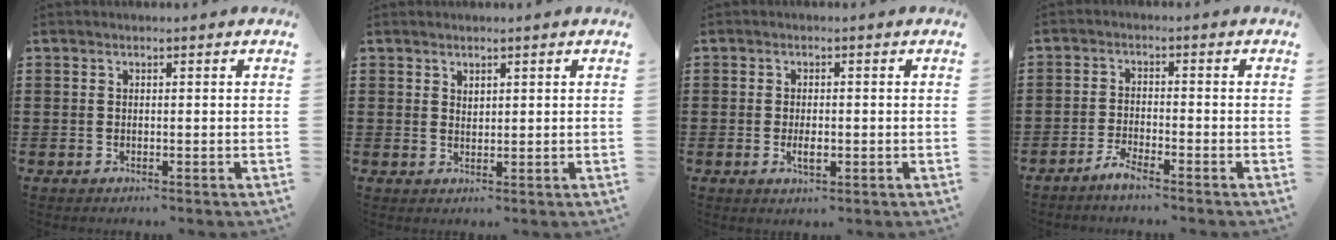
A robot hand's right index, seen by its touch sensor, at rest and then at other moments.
{"total": 1.3, "force": [1.2, 0.5, 0.1], "torque": [-0.003, 0.001, 0.023]}
{"total": 2.4, "force": [-0.6, 1.0, 2.1], "torque": [-0.040, 0.001, -0.010]}
{"total": 2.5, "force": [-2.3, 0.0, 0.9], "torque": [-0.026, 0.000, -0.046]}